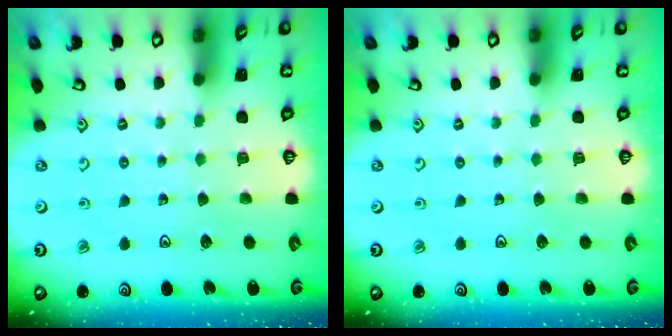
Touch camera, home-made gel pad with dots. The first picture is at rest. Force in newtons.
{"total": 0.0}